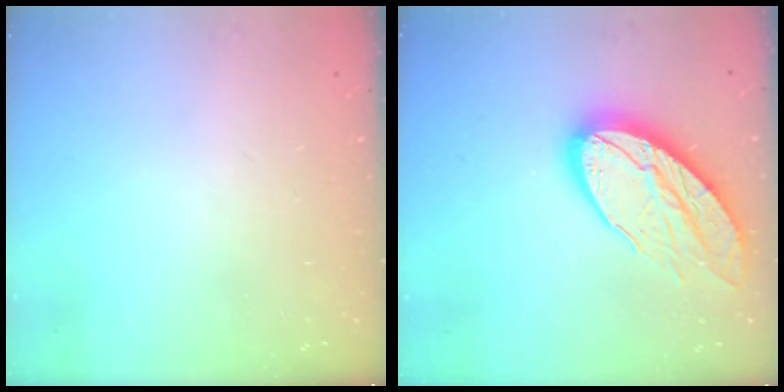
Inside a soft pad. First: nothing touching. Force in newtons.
{"total": 18.8, "press": 18.8, "slide": 1.2}